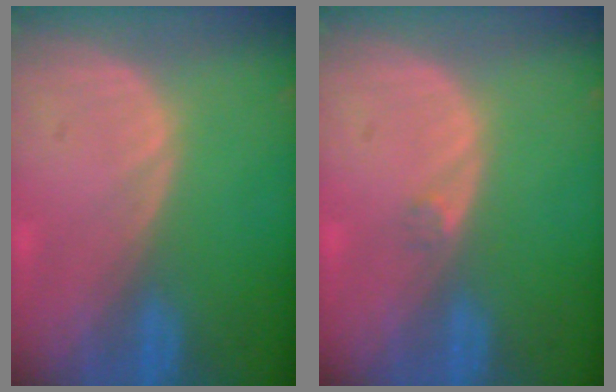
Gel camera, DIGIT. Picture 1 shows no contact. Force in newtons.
{"total": 0.8, "press": 0.7, "slide": 0.4}